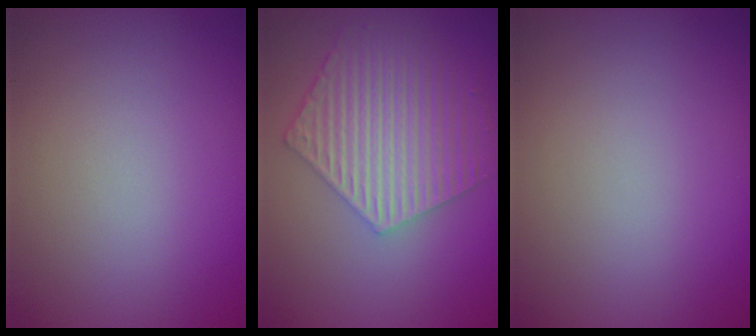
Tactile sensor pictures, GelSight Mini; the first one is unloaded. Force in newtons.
{"total": 5.8, "press": 4.4, "slide": 3.9}
{"total": 0.0}